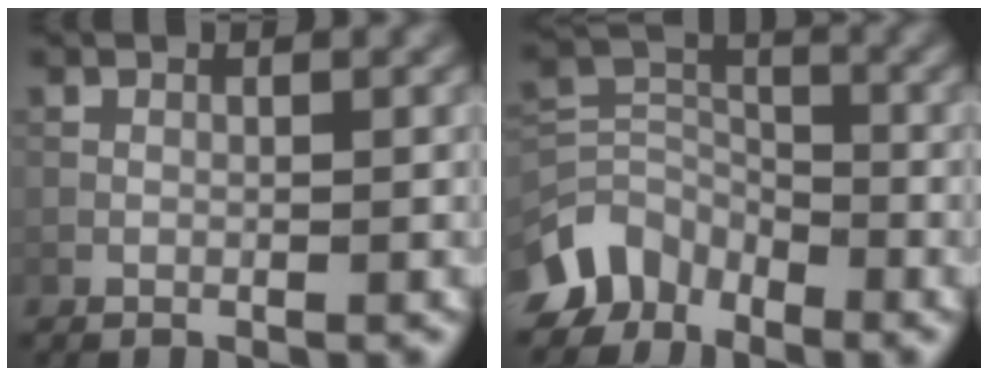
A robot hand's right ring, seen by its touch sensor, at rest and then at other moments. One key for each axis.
{"total": 6.2, "fx": -4.5, "fy": 3.7, "fz": 2.0, "tx": -0.033, "ty": -0.004, "tz": -0.098}